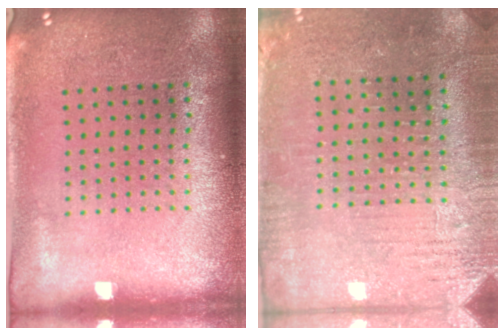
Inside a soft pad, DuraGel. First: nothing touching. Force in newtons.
{"total": 2.9, "press": 2.8, "slide": 0.7}